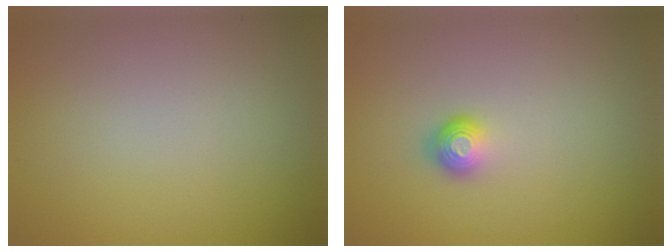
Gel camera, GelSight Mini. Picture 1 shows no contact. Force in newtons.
{"total": 1.8, "press": 1.2, "slide": 1.2}